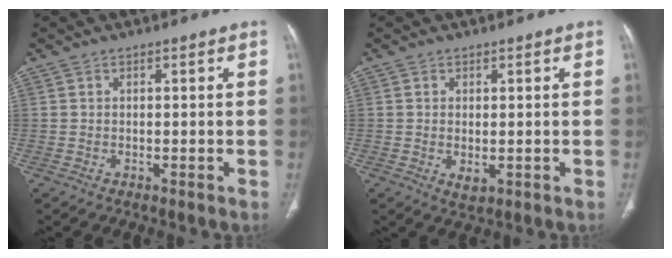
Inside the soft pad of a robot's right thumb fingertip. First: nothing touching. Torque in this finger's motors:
{"motor_torque": [-0.23, 0.13, -0.02, 0.61, 0.08]}